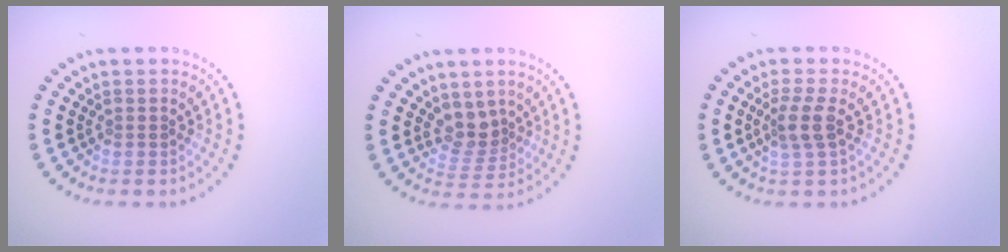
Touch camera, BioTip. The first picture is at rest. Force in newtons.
{"total": 2.4, "press": 1.8, "slide": 1.6}
{"total": 2.3, "press": 1.9, "slide": 1.3}